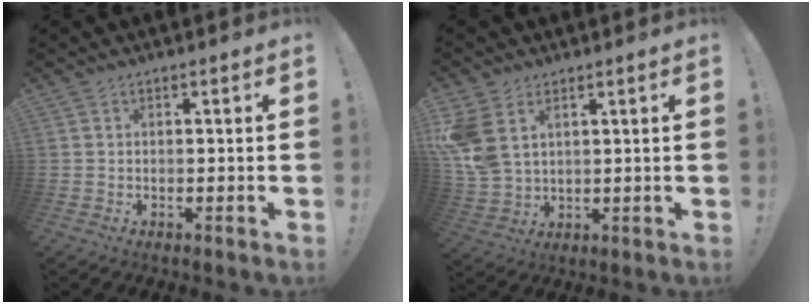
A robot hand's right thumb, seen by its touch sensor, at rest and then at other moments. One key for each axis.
{"total": 9.0, "fx": 4.5, "fy": 5.7, "fz": 5.4, "tx": -0.116, "ty": -0.016, "tz": 0.089}